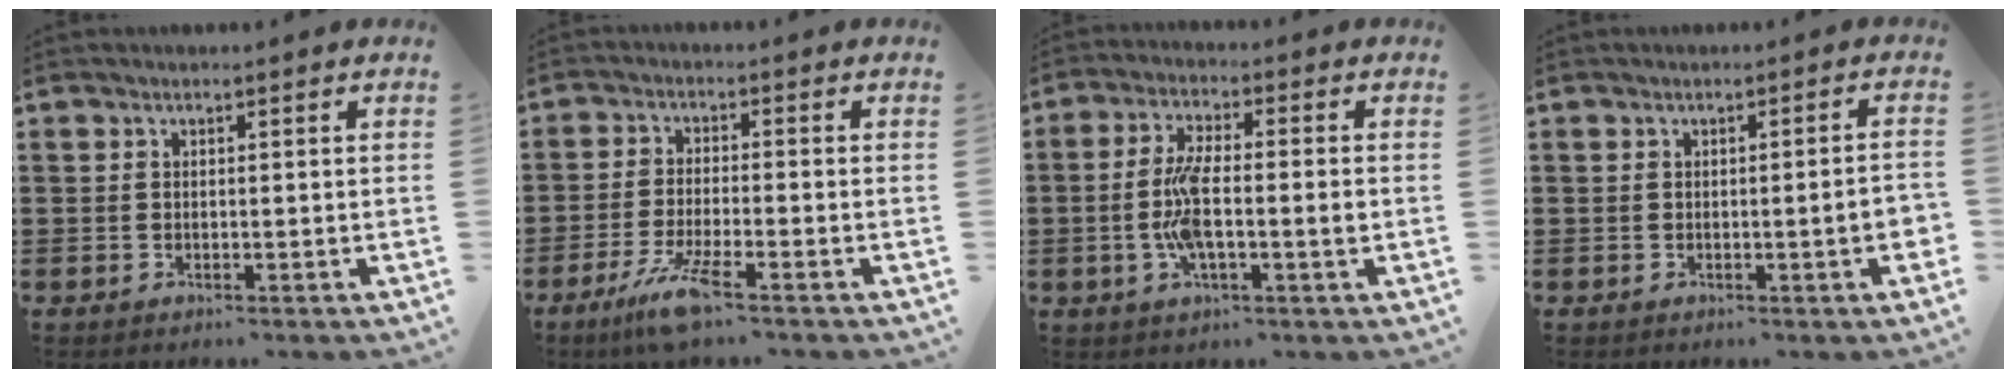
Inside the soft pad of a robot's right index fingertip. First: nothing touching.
{"total": 6.0, "force": [-3.6, 0.2, 4.7], "torque": [-0.108, -0.020, -0.068]}
{"total": 7.6, "force": [-1.2, 1.9, 7.3], "torque": [-0.154, -0.008, -0.029]}
{"total": 3.0, "force": [-0.5, -0.1, 2.9], "torque": [-0.047, -0.007, -0.009]}